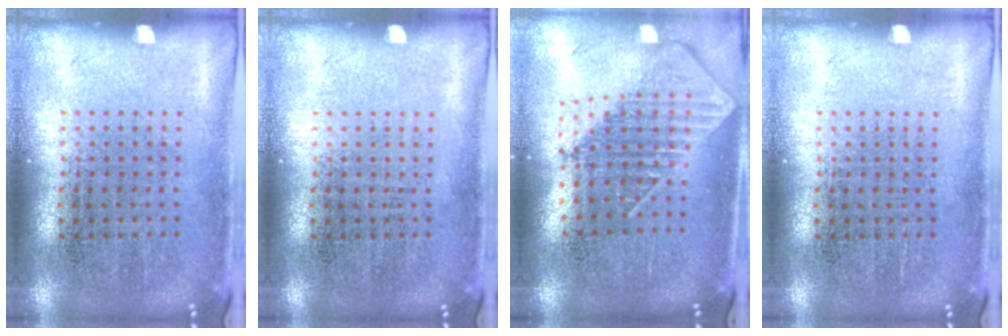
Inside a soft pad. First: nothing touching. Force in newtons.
{"total": 0.0}
{"total": 1.9, "press": 1.5, "slide": 1.2}
{"total": 0.0}